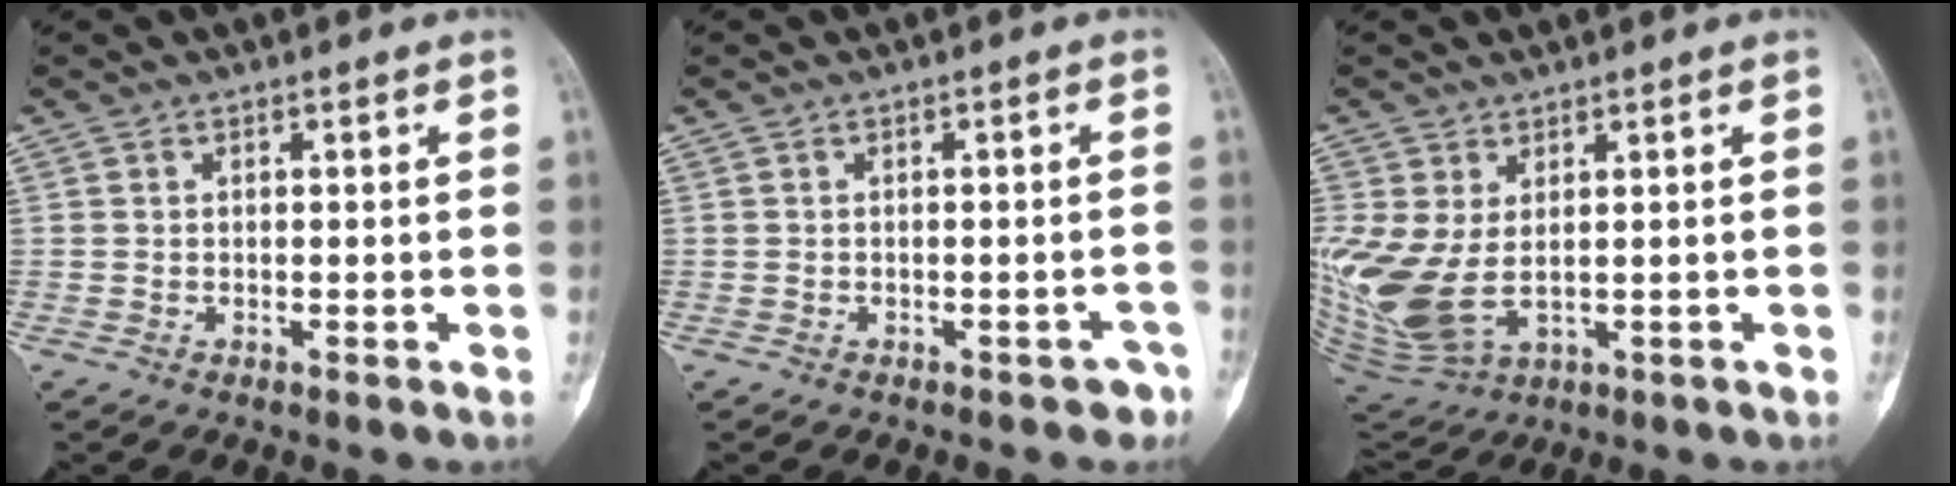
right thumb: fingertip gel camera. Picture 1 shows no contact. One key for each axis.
{"total": 3.3, "fx": -2.4, "fy": 1.8, "fz": 1.3, "tx": -0.006, "ty": 0.019, "tz": -0.023}
{"total": 12.2, "fx": 0.5, "fy": 7.4, "fz": 9.7, "tx": -0.225, "ty": -0.011, "tz": 0.034}